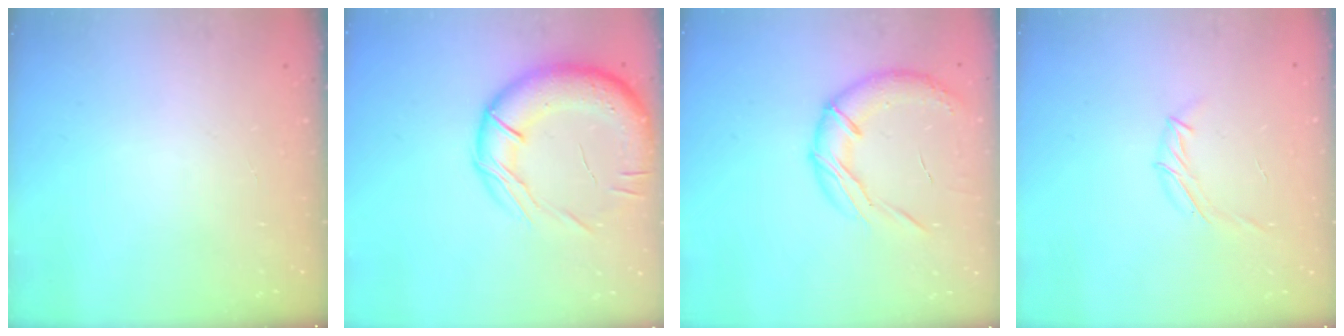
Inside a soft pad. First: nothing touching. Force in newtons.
{"total": 19.3, "press": 19.1, "slide": 2.8}
{"total": 14.9, "press": 14.7, "slide": 2.3}
{"total": 6.4, "press": 6.3, "slide": 1.4}